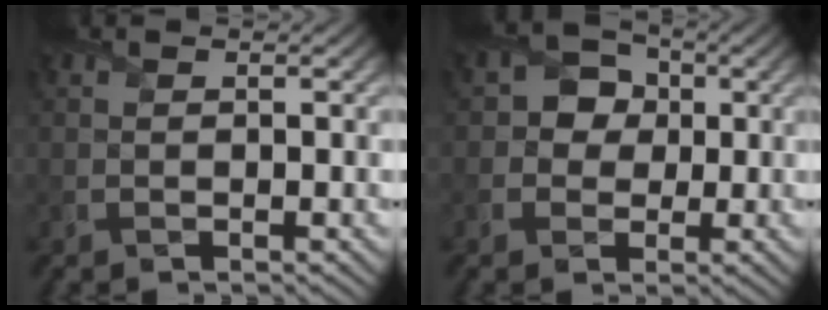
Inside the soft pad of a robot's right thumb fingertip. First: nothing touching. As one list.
[{"total": 4.1, "force": [0.3, 3.7, 1.7], "torque": [-0.030, 0.005, -0.013]}]